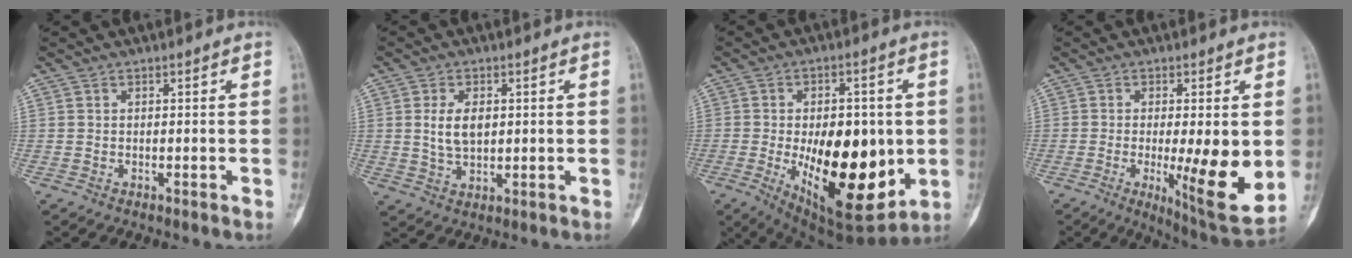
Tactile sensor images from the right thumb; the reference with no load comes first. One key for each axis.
{"total": 5.7, "fx": 1.0, "fy": 3.3, "fz": 4.6, "tx": -0.080, "ty": -0.009, "tz": 0.023}
{"total": 22.6, "fx": -3.0, "fy": 11.0, "fz": 19.5, "tx": -0.278, "ty": -0.022, "tz": -0.017}
{"total": 14.0, "fx": -1.8, "fy": 3.0, "fz": 13.6, "tx": -0.197, "ty": -0.033, "tz": -0.019}